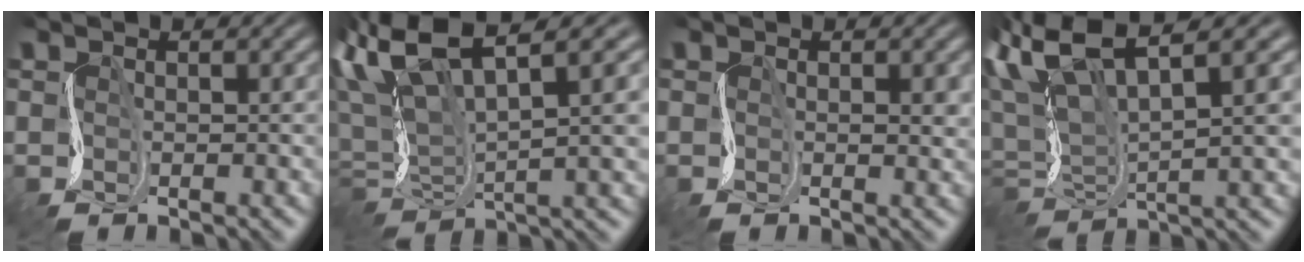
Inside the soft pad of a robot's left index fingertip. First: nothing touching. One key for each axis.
{"total": 10.9, "fx": 3.3, "fy": 4.0, "fz": 9.5, "tx": -0.199, "ty": 0.008, "tz": 0.057}
{"total": 1.3, "fx": 0.1, "fy": 0.6, "fz": 1.2, "tx": -0.025, "ty": -0.003, "tz": 0.001}
{"total": 9.2, "fx": 2.7, "fy": 3.1, "fz": 8.2, "tx": -0.172, "ty": 0.011, "tz": 0.045}